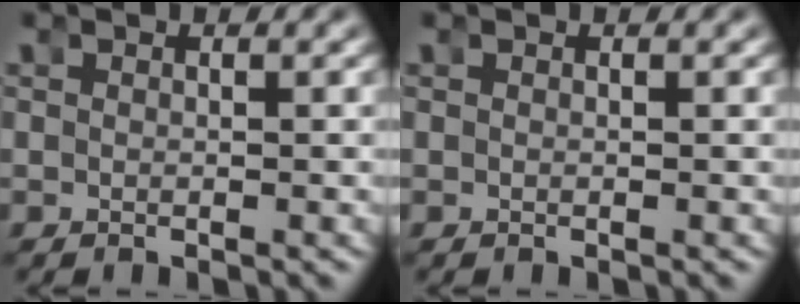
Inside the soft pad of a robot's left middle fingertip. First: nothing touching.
{"total": 0.0}